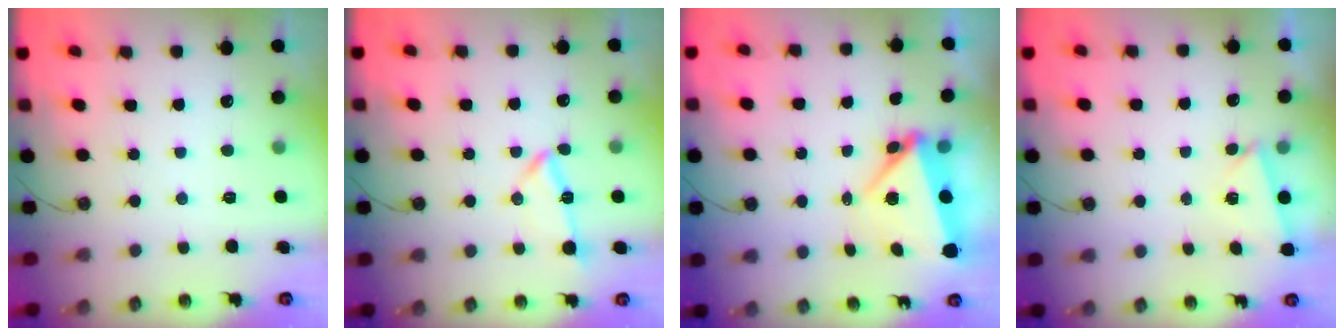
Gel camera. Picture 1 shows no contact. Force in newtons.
{"total": 9.4, "press": 9.3, "slide": 1.2}
{"total": 5.1, "press": 4.8, "slide": 1.7}
{"total": 2.6, "press": 1.9, "slide": 1.8}